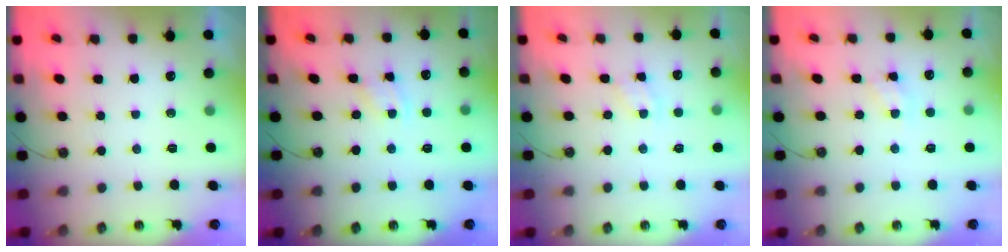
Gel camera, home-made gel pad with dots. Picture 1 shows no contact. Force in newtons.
{"total": 2.9, "press": 2.9, "slide": 0.4}
{"total": 2.8, "press": 2.8, "slide": 0.4}
{"total": 3.7, "press": 3.6, "slide": 0.5}